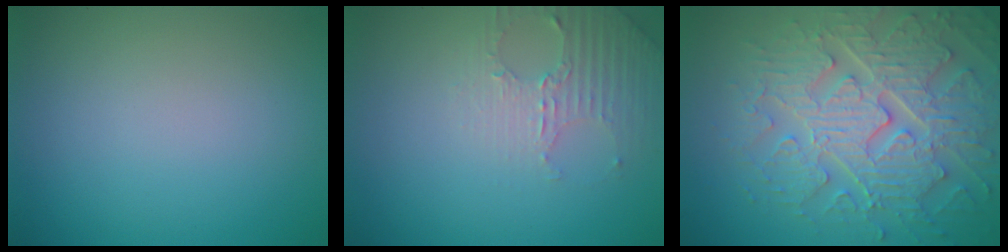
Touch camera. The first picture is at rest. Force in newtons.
{"total": 3.0, "press": 2.9, "slide": 0.7}
{"total": 8.0, "press": 6.5, "slide": 4.7}